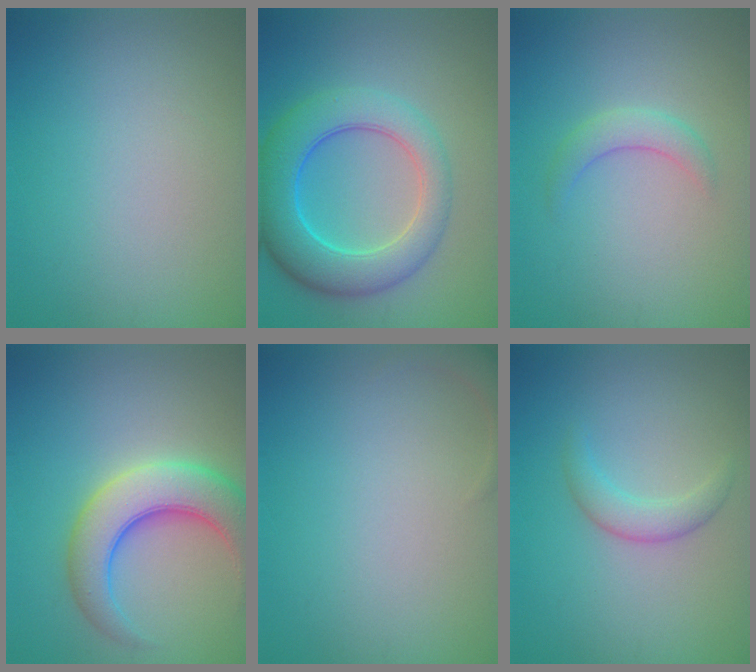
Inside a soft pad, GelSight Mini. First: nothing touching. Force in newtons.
{"total": 7.6, "press": 7.6, "slide": 0.3}
{"total": 2.0, "press": 2.0, "slide": 0.0}
{"total": 6.9, "press": 6.9, "slide": 0.3}
{"total": 1.7, "press": 1.7, "slide": 0.2}
{"total": 2.1, "press": 2.1, "slide": 0.2}